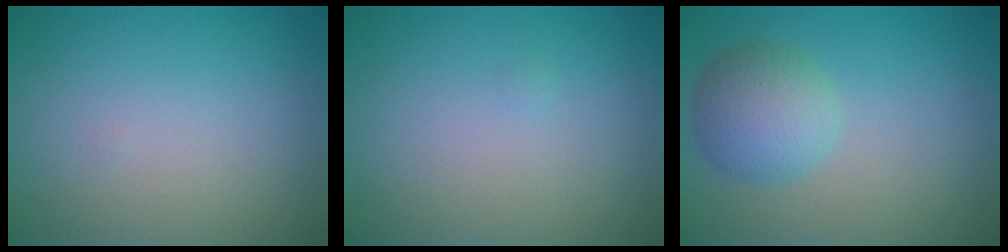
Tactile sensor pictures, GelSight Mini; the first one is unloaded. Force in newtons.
{"total": 0.0}
{"total": 4.2, "press": 4.2, "slide": 0.1}